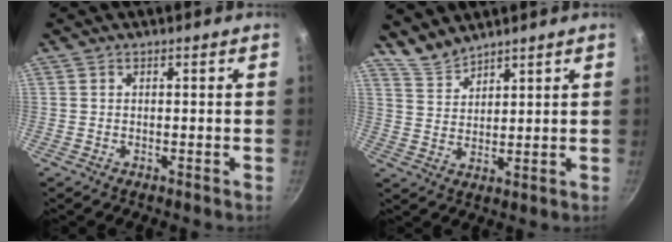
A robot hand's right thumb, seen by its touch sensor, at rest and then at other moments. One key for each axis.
{"total": 4.8, "fx": 4.7, "fy": 1.0, "fz": 0.9, "tx": -0.015, "ty": -0.026, "tz": 0.098}